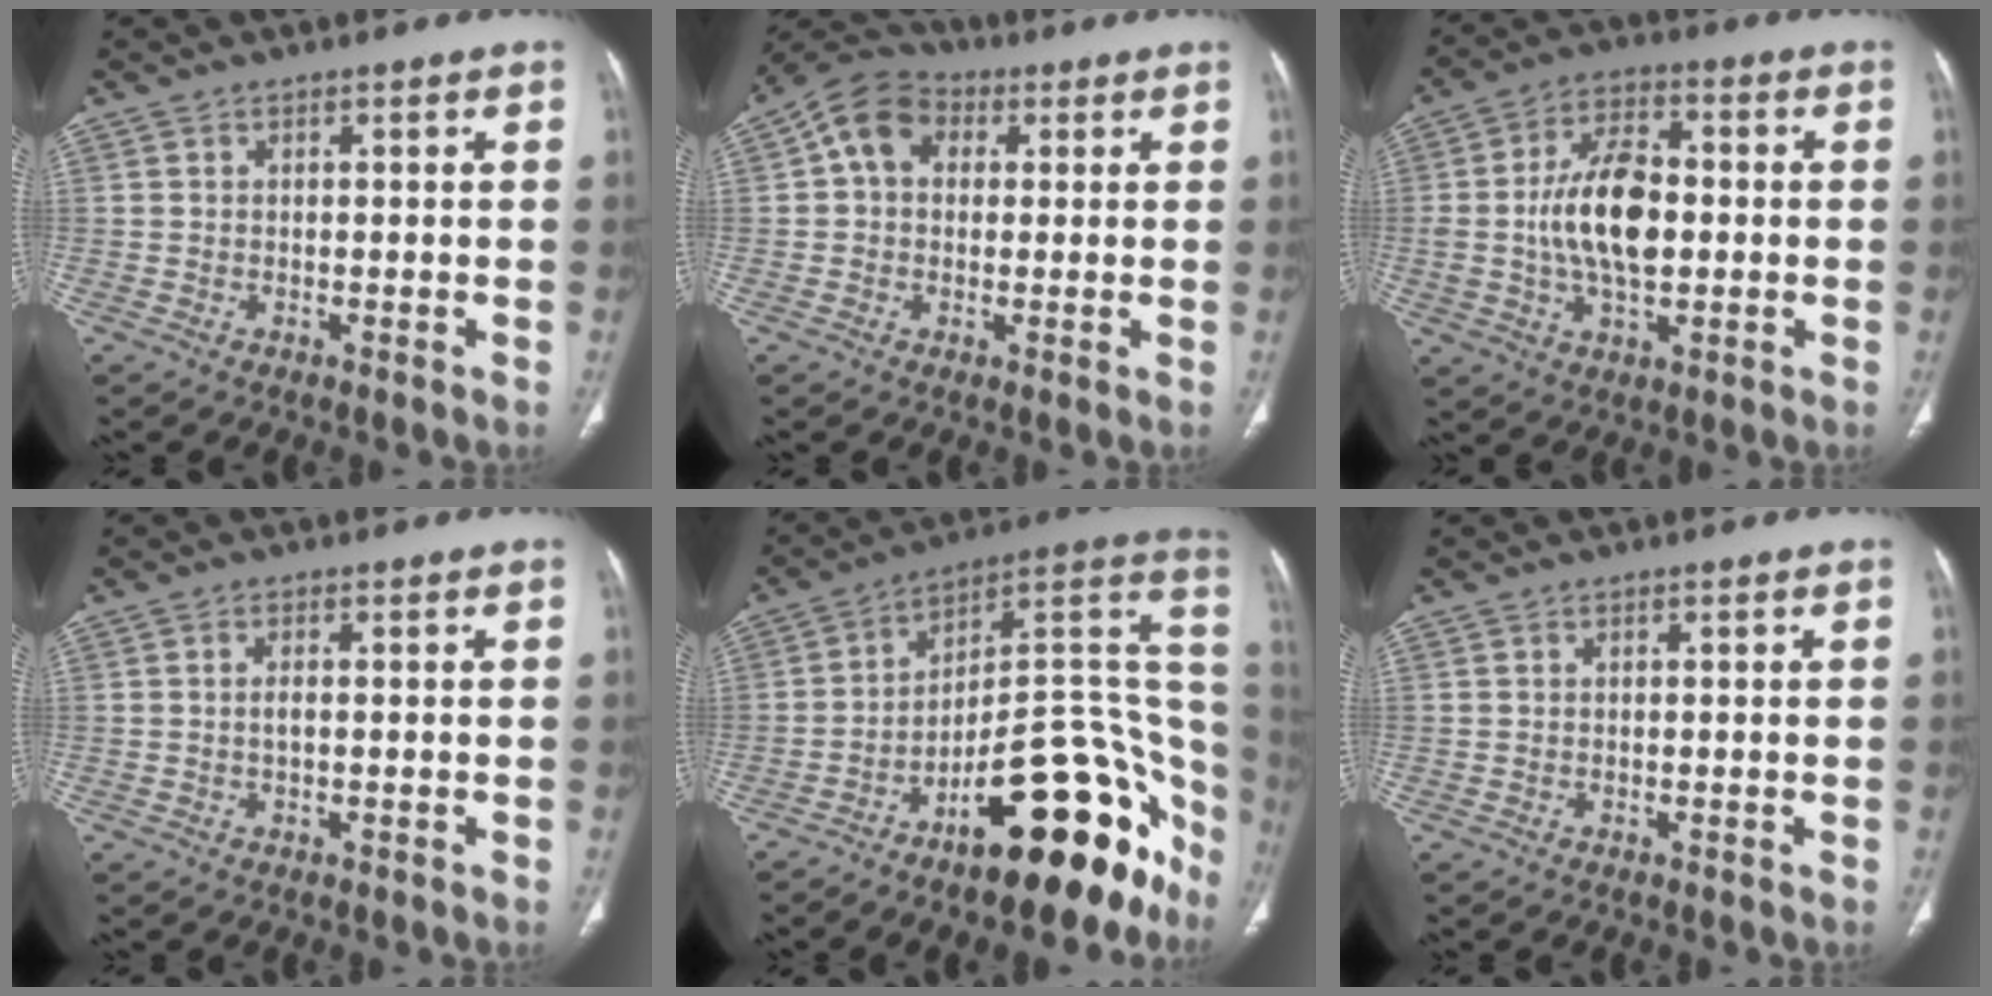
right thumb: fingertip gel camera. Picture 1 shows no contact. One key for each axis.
{"total": 8.5, "fx": 1.8, "fy": 6.6, "fz": 5.1, "tx": -0.074, "ty": 0.022, "tz": 0.018}
{"total": 13.8, "fx": -0.3, "fy": 7.6, "fz": 11.5, "tx": -0.199, "ty": 0.015, "tz": -0.005}
{"total": 1.5, "fx": 0.0, "fy": 0.5, "fz": 1.4, "tx": -0.028, "ty": 0.000, "tz": -0.002}
{"total": 26.6, "fx": -13.8, "fy": 10.3, "fz": 20.3, "tx": -0.175, "ty": 0.114, "tz": -0.207}
{"total": 0.0}